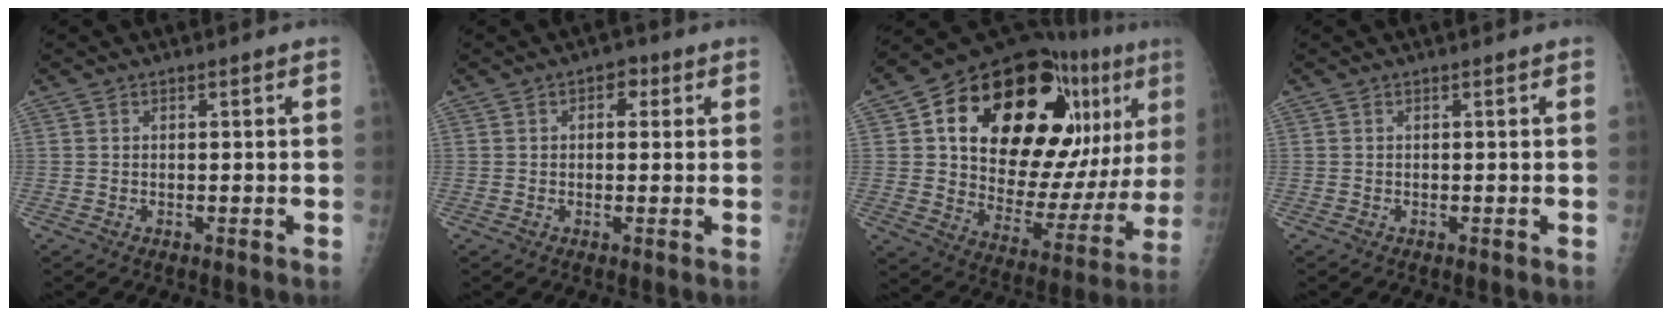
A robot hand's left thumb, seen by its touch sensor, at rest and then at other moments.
{"total": 3.5, "force": [1.2, 2.4, 2.2], "torque": [-0.008, 0.003, 0.010]}
{"total": 32.8, "force": [12.2, 15.8, 26.0], "torque": [-0.337, -0.009, 0.194]}
{"total": 0.0}